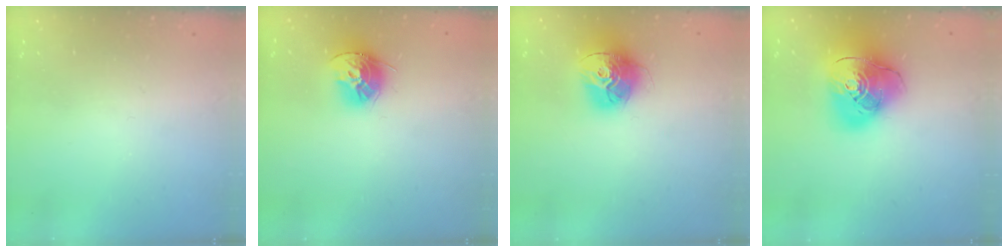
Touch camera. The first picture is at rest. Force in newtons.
{"total": 12.6, "press": 12.5, "slide": 1.2}
{"total": 15.2, "press": 15.2, "slide": 1.3}
{"total": 19.4, "press": 19.2, "slide": 2.5}